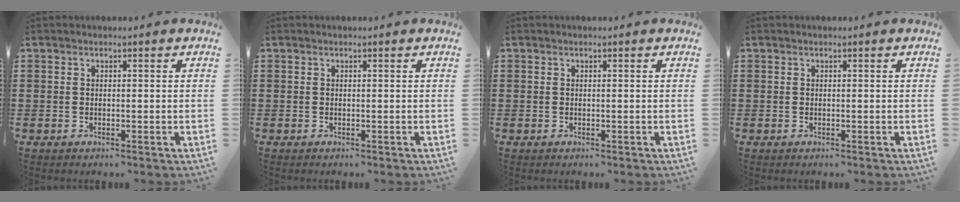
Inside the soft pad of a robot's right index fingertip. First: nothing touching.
{"total": 0.0}
{"total": 0.0}
{"total": 0.0}